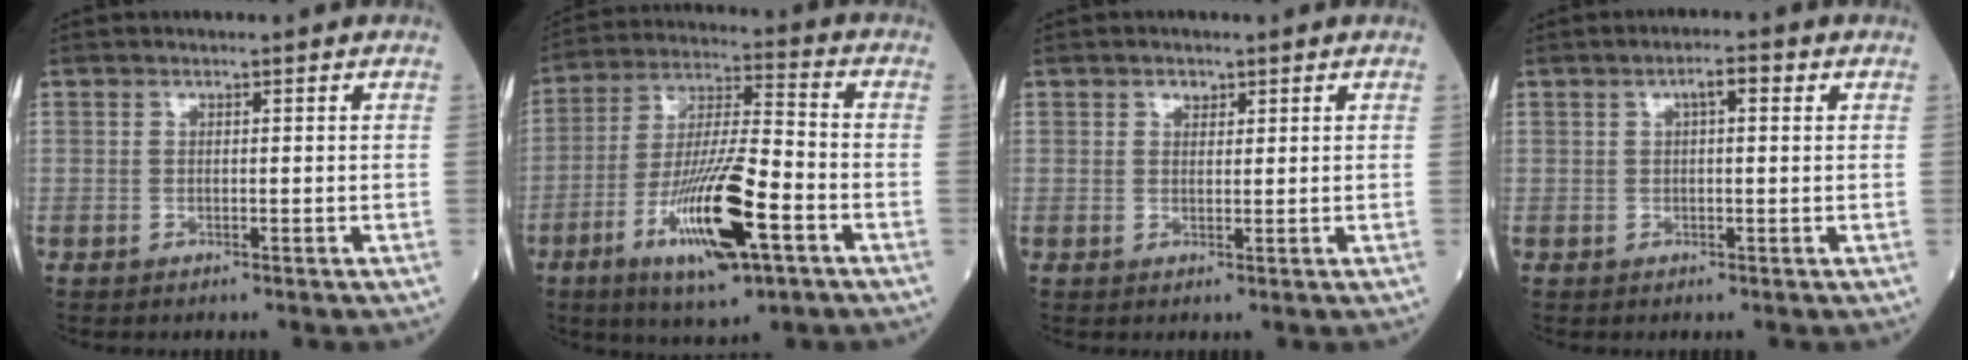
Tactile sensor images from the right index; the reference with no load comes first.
{"total": 16.2, "force": [-6.8, 2.5, 14.5], "torque": [-0.276, -0.014, -0.115]}
{"total": 1.4, "force": [0.8, 0.9, 0.6], "torque": [-0.007, 0.000, 0.012]}
{"total": 2.7, "force": [0.9, 0.7, 2.5], "torque": [-0.043, 0.012, 0.013]}